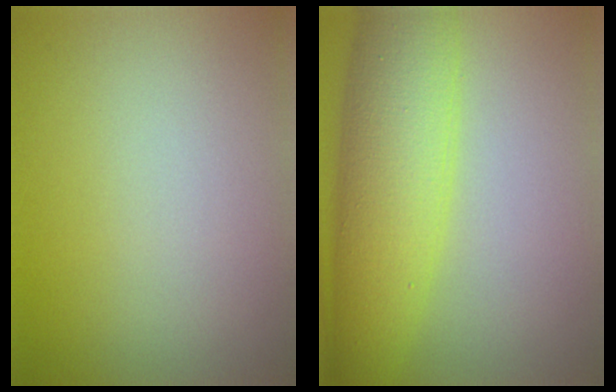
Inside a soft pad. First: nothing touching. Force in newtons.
{"total": 8.2, "press": 8.2, "slide": 0.4}